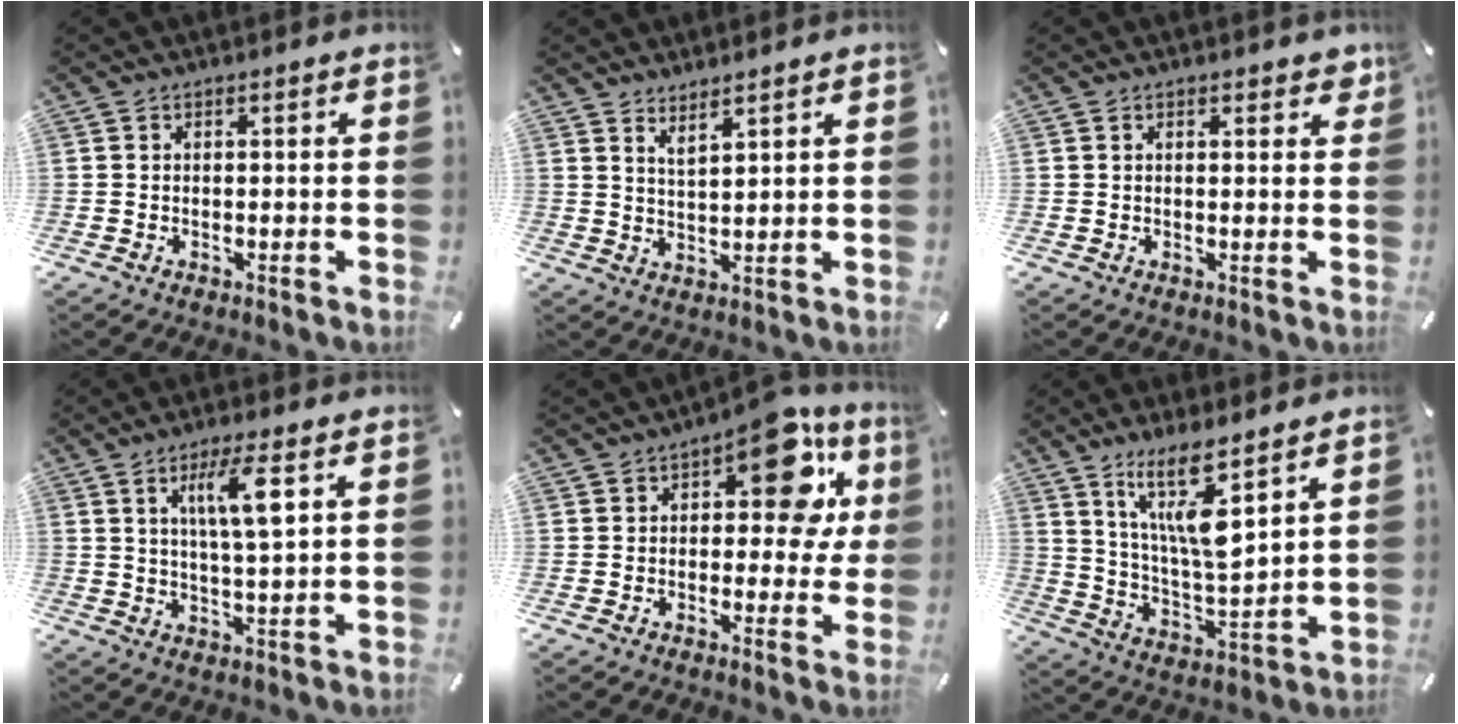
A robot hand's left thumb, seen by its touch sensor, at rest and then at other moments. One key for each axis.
{"total": 3.1, "fx": 3.0, "fy": -0.4, "fz": 0.8, "tx": -0.021, "ty": -0.018, "tz": 0.054}
{"total": 2.0, "fx": 1.2, "fy": 1.0, "fz": 1.3, "tx": -0.013, "ty": -0.003, "tz": 0.018}
{"total": 8.8, "fx": 3.5, "fy": 1.5, "fz": 7.9, "tx": -0.148, "ty": -0.004, "tz": 0.053}
{"total": 14.8, "fx": 5.8, "fy": 7.7, "fz": 11.2, "tx": -0.133, "ty": -0.035, "tz": 0.094}
{"total": 14.2, "fx": 8.6, "fy": 3.7, "fz": 10.7, "tx": -0.225, "ty": -0.039, "tz": 0.146}